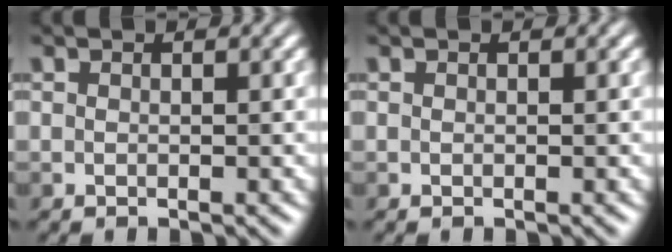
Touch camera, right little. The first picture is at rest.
{"total": 0.0}